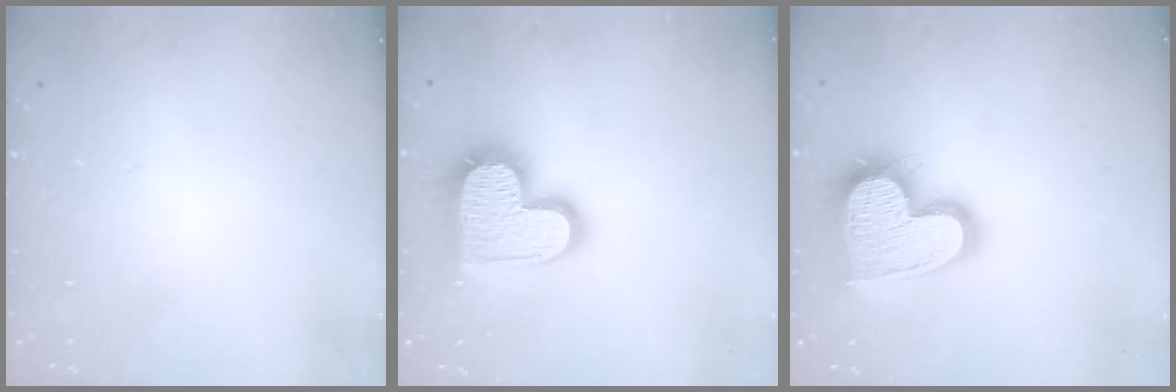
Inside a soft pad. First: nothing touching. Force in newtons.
{"total": 17.7, "press": 17.6, "slide": 1.3}
{"total": 20.6, "press": 20.5, "slide": 1.4}